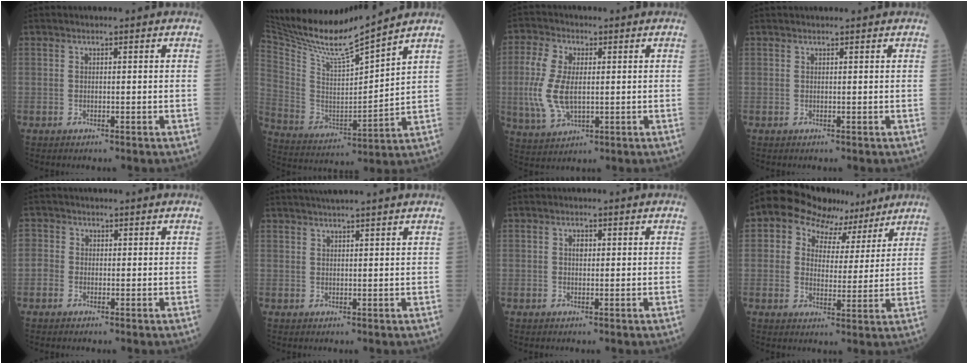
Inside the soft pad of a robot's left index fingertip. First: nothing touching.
{"total": 14.2, "force": [13.3, -1.3, 5.0], "torque": [-0.117, -0.009, 0.256]}
{"total": 8.7, "force": [-0.2, 4.2, 7.6], "torque": [-0.191, -0.001, 0.000]}
{"total": 1.7, "force": [1.7, 0.0, 0.6], "torque": [-0.006, 0.020, 0.025]}
{"total": 1.8, "force": [-0.6, 1.6, 0.4], "torque": [-0.002, 0.002, -0.018]}
{"total": 6.3, "force": [5.5, -0.9, 3.1], "torque": [-0.042, 0.026, 0.075]}
{"total": 1.1, "force": [-0.1, 0.8, 0.8], "torque": [-0.016, 0.000, -0.002]}
{"total": 10.5, "force": [7.2, 7.1, 2.8], "torque": [-0.046, 0.035, 0.097]}